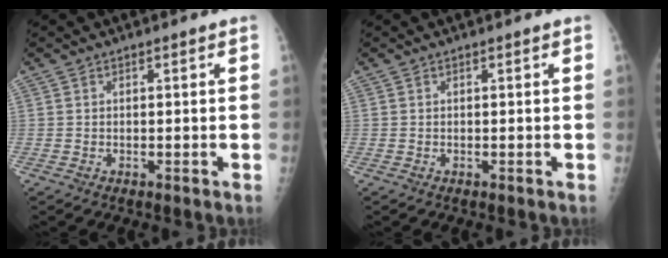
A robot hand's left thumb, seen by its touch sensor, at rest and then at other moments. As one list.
[{"total": 0.0}]